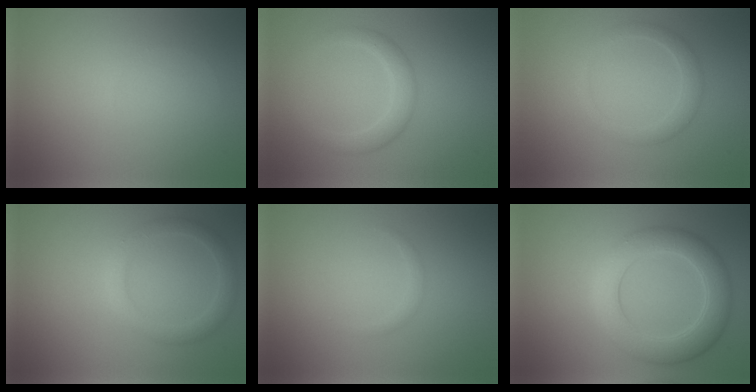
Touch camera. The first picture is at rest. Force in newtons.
{"total": 2.6, "press": 2.6, "slide": 0.1}
{"total": 2.0, "press": 2.0, "slide": 0.1}
{"total": 2.3, "press": 2.3, "slide": 0.1}
{"total": 0.6, "press": 0.6, "slide": 0.1}
{"total": 5.7, "press": 5.7, "slide": 0.3}